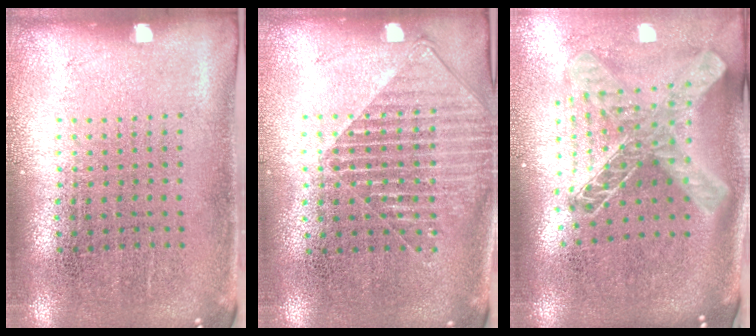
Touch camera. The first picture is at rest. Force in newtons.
{"total": 1.5, "press": 1.3, "slide": 0.8}
{"total": 2.3, "press": 1.7, "slide": 1.5}